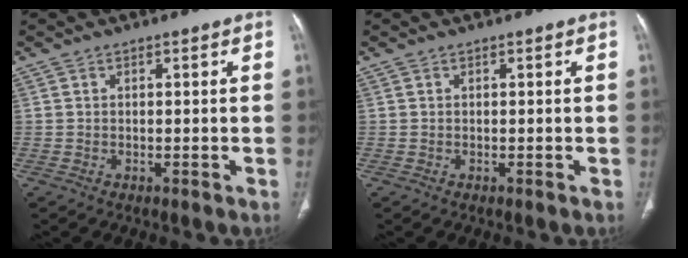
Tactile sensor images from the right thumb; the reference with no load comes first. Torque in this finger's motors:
{"motor_torque": [-0.02, 0.02, -0.22, 0.03, 0.02]}